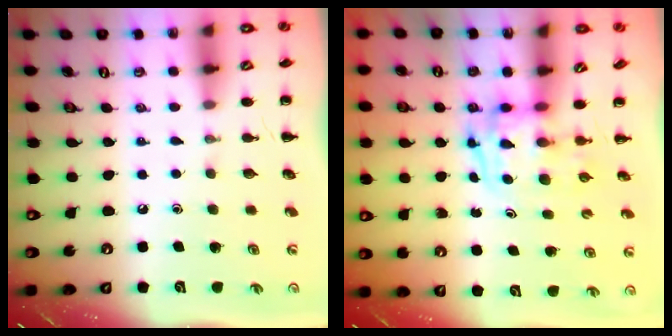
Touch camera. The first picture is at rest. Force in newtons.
{"total": 3.4, "press": 3.4, "slide": 0.6}